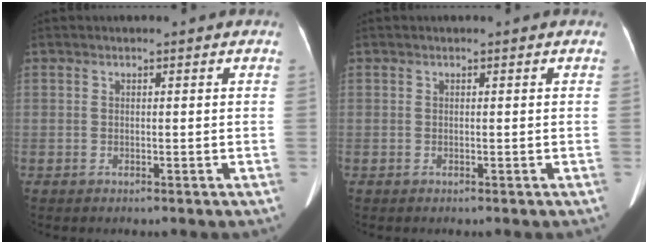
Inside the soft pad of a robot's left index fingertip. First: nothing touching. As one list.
[{"total": 0.0}]